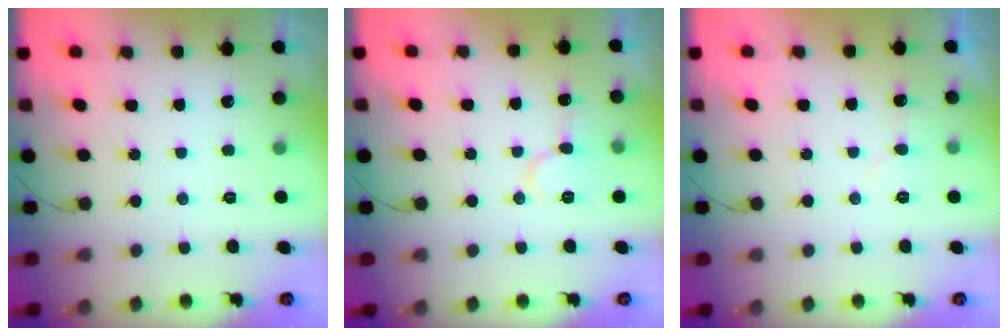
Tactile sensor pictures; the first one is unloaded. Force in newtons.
{"total": 8.4, "press": 8.4, "slide": 0.9}
{"total": 3.6, "press": 3.5, "slide": 0.3}